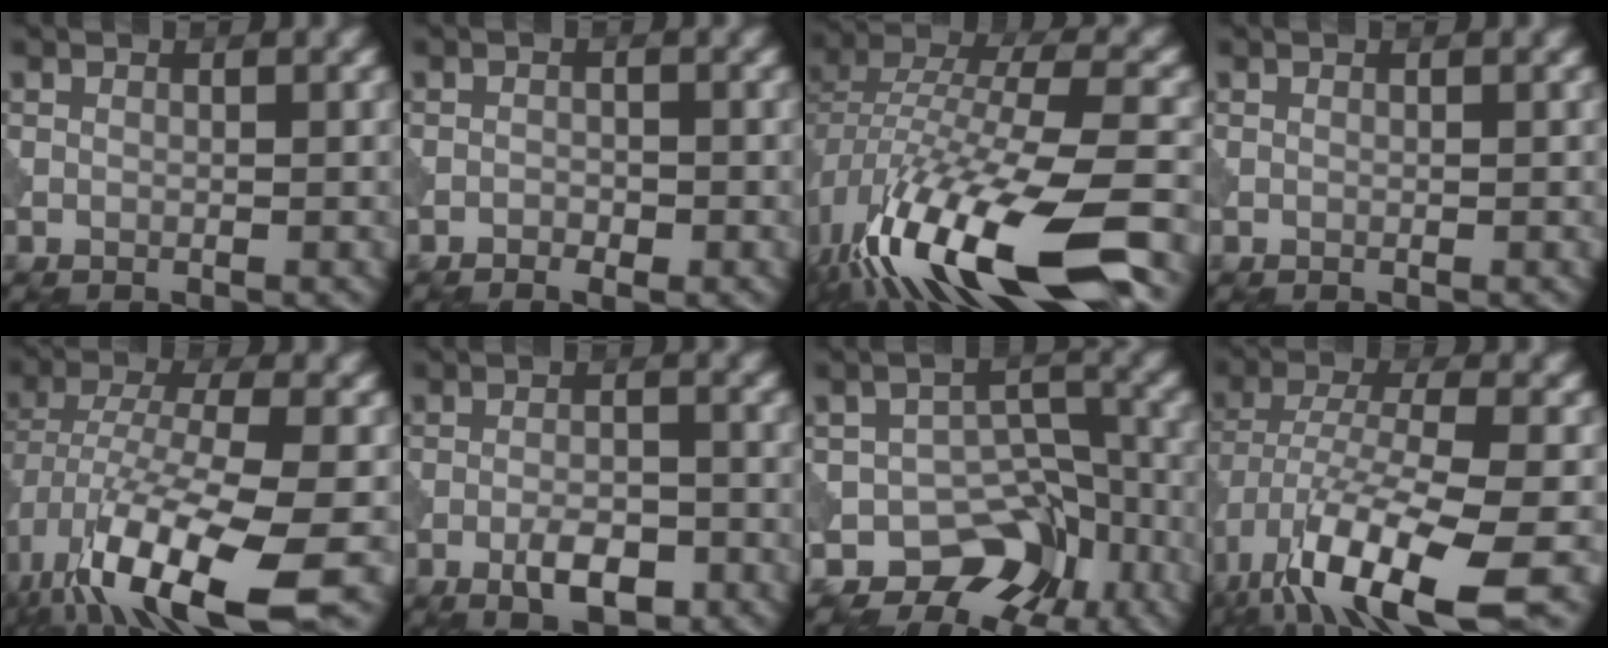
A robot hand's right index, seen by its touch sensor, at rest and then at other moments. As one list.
[{"total": 0.9, "force": [-0.6, 0.5, 0.5], "torque": [-0.006, 0.000, -0.013]}, {"total": 15.8, "force": [-8.4, 5.0, 12.4], "torque": [-0.256, -0.006, -0.149]}, {"total": 0.0}, {"total": 13.6, "force": [-6.3, 4.3, 11.2], "torque": [-0.224, -0.020, -0.108]}, {"total": 3.7, "force": [-1.9, 1.5, 2.8], "torque": [-0.045, 0.002, -0.035]}, {"total": 7.7, "force": [-5.4, 5.1, 2.1], "torque": [0.006, 0.004, -0.077]}, {"total": 12.4, "force": [-6.5, 3.7, 9.9], "torque": [-0.194, -0.016, -0.117]}]